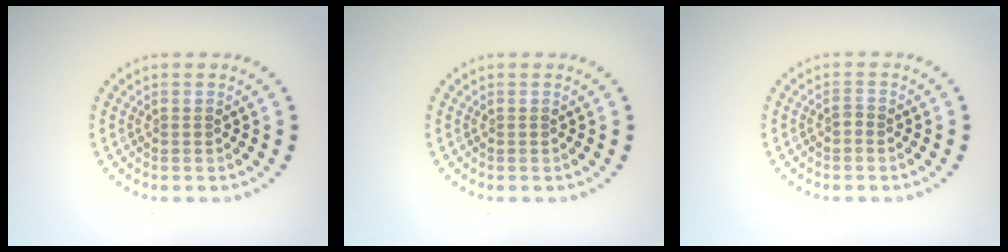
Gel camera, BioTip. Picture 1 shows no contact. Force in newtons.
{"total": 0.0}
{"total": 0.7, "press": 0.5, "slide": 0.5}